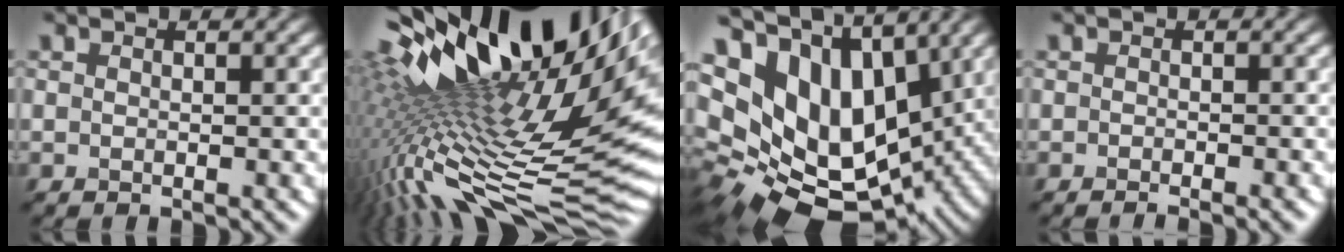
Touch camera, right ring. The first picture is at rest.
{"total": 19.7, "force": [3.9, 7.1, 17.9], "torque": [-0.293, -0.006, 0.083]}
{"total": 16.5, "force": [4.0, 10.9, 11.7], "torque": [-0.227, -0.010, 0.100]}
{"total": 1.0, "force": [-0.8, 0.1, 0.6], "torque": [-0.005, -0.002, -0.012]}